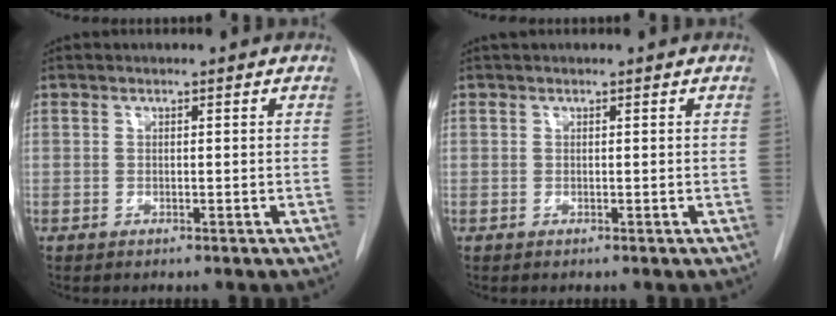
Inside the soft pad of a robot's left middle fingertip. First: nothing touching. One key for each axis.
{"total": 0.7, "fx": 0.7, "fy": 0.3, "fz": 0.2, "tx": -0.009, "ty": 0.021, "tz": 0.014}